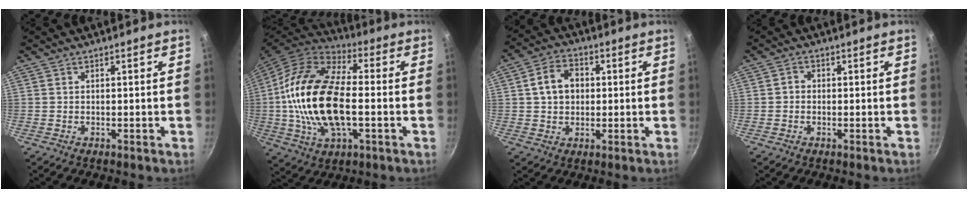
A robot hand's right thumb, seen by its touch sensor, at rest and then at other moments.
{"total": 22.1, "force": [-1.2, 11.5, 18.9], "torque": [-0.362, 0.025, -0.032]}
{"total": 7.7, "force": [1.0, 6.0, 4.7], "torque": [-0.060, 0.014, 0.010]}
{"total": 1.5, "force": [-0.3, 1.3, 0.7], "torque": [-0.010, 0.007, -0.008]}